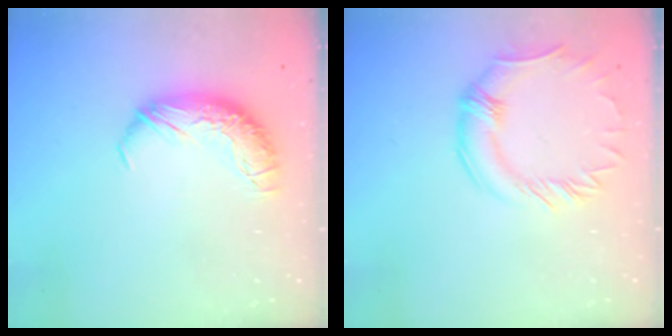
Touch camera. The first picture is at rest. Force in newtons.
{"total": 2.6, "press": 2.5, "slide": 0.9}